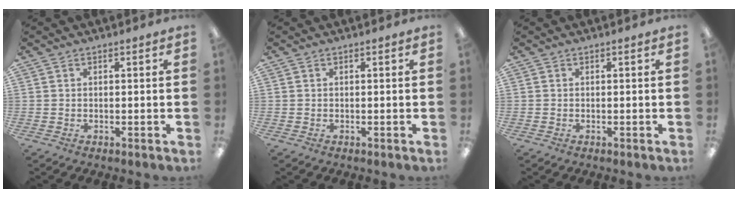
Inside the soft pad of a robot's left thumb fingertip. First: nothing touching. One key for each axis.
{"total": 0.0}
{"total": 0.0}